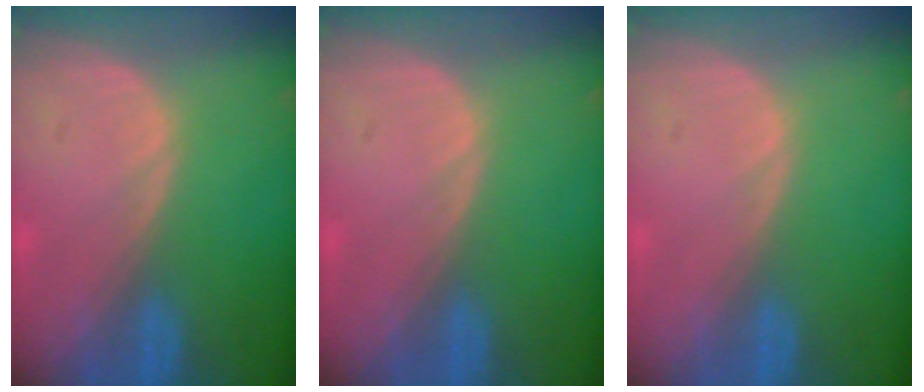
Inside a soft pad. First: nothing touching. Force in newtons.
{"total": 0.0}
{"total": 0.0}